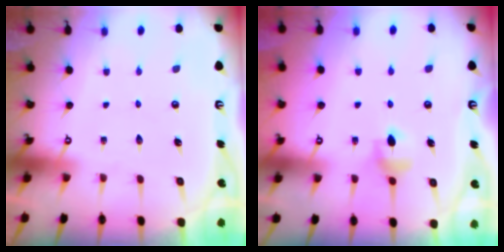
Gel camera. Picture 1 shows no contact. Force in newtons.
{"total": 6.1, "press": 6.1, "slide": 0.7}